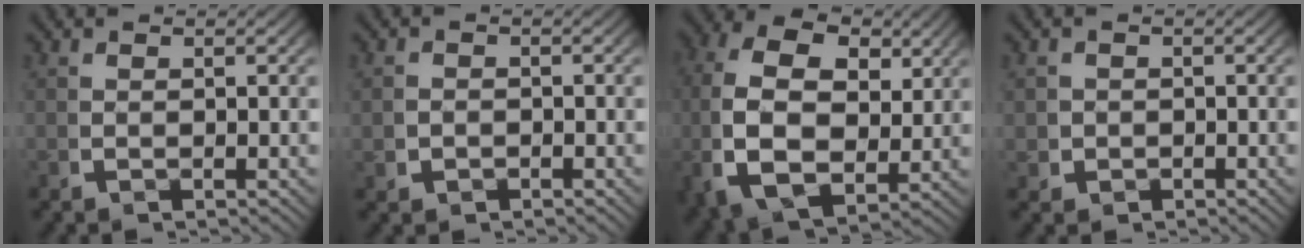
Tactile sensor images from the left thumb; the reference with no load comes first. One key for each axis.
{"total": 1.5, "fx": -0.6, "fy": 1.2, "fz": 0.4, "tx": -0.014, "ty": -0.009, "tz": -0.005}
{"total": 11.9, "fx": 0.4, "fy": 8.2, "fz": 8.6, "tx": -0.208, "ty": -0.042, "tz": 0.029}
{"total": 2.0, "fx": -0.4, "fy": 1.9, "fz": 0.6, "tx": -0.019, "ty": -0.013, "tz": -0.001}